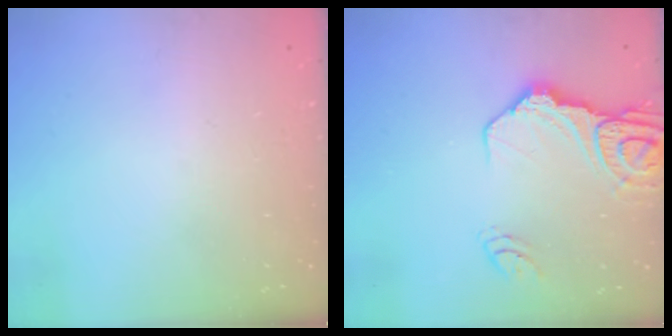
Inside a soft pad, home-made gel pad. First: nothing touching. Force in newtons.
{"total": 14.8, "press": 14.7, "slide": 1.7}